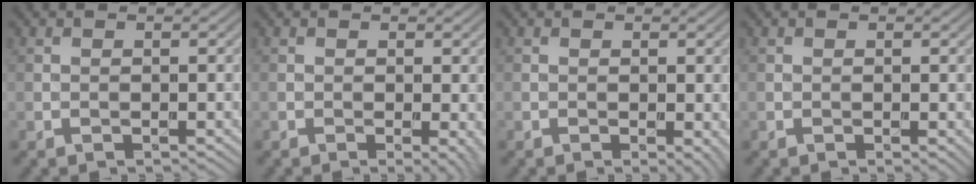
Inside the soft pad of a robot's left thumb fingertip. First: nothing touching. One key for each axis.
{"total": 2.1, "fx": -0.3, "fy": 0.5, "fz": 2.0, "tx": -0.030, "ty": -0.008, "tz": -0.004}
{"total": 1.7, "fx": -0.2, "fy": 0.7, "fz": 1.6, "tx": -0.017, "ty": -0.008, "tz": -0.002}
{"total": 0.9, "fx": 0.0, "fy": 0.4, "fz": 0.8, "tx": -0.008, "ty": -0.005, "tz": 0.000}